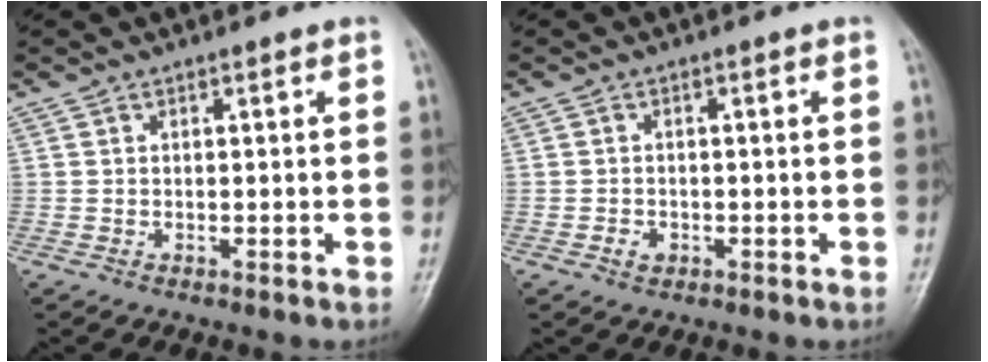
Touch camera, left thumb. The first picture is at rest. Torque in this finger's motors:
{"motor_torque": [-0.04, 0.01, -0.22, -0.23, 0.00]}